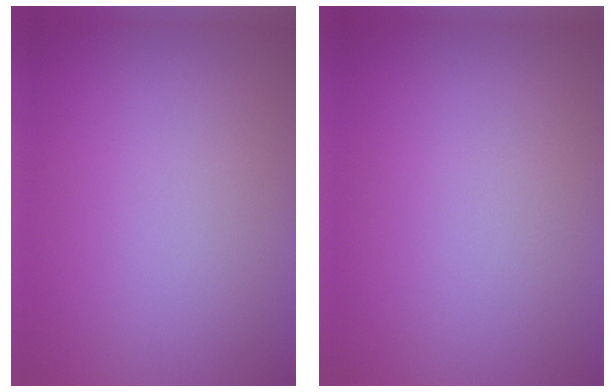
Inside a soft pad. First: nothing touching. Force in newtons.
{"total": 0.0}